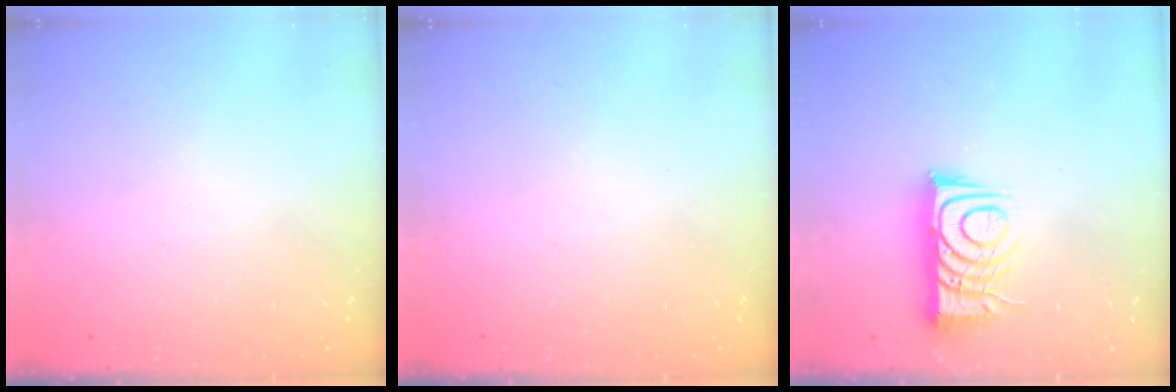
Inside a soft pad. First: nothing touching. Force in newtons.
{"total": 0.0}
{"total": 10.4, "press": 10.3, "slide": 1.2}